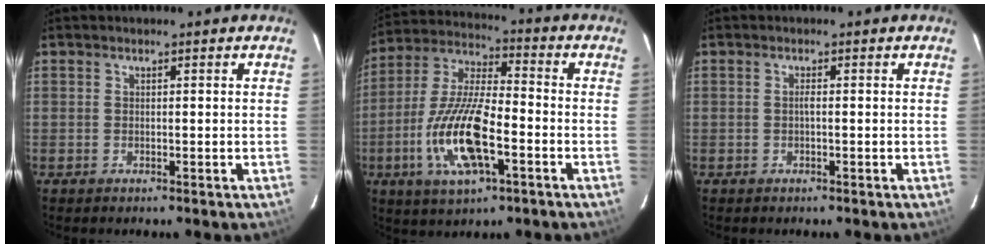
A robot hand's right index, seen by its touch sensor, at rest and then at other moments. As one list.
[{"total": 16.0, "force": [-5.3, 5.4, 14.1], "torque": [-0.296, -0.009, -0.103]}, {"total": 0.7, "force": [-0.2, 0.0, 0.7], "torque": [-0.011, 0.004, -0.005]}]